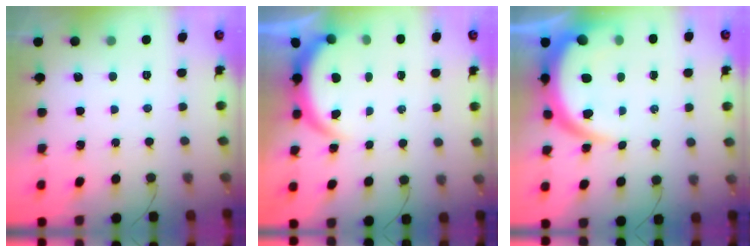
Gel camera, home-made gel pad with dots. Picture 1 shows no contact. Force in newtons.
{"total": 3.9, "press": 3.9, "slide": 0.2}
{"total": 11.4, "press": 11.3, "slide": 1.1}